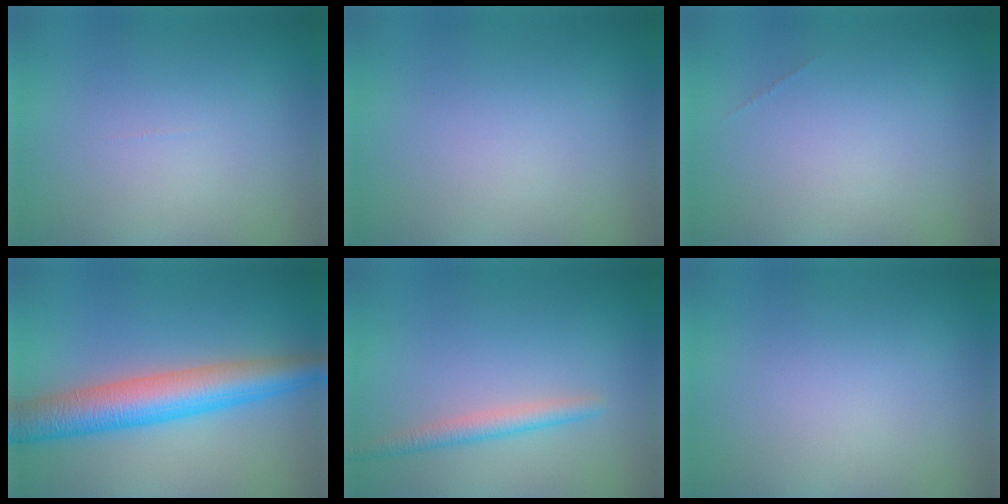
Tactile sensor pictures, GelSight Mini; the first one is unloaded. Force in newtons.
{"total": 0.0}
{"total": 0.0}
{"total": 6.3, "press": 6.3, "slide": 0.1}
{"total": 1.9, "press": 1.9, "slide": 0.0}
{"total": 0.0}